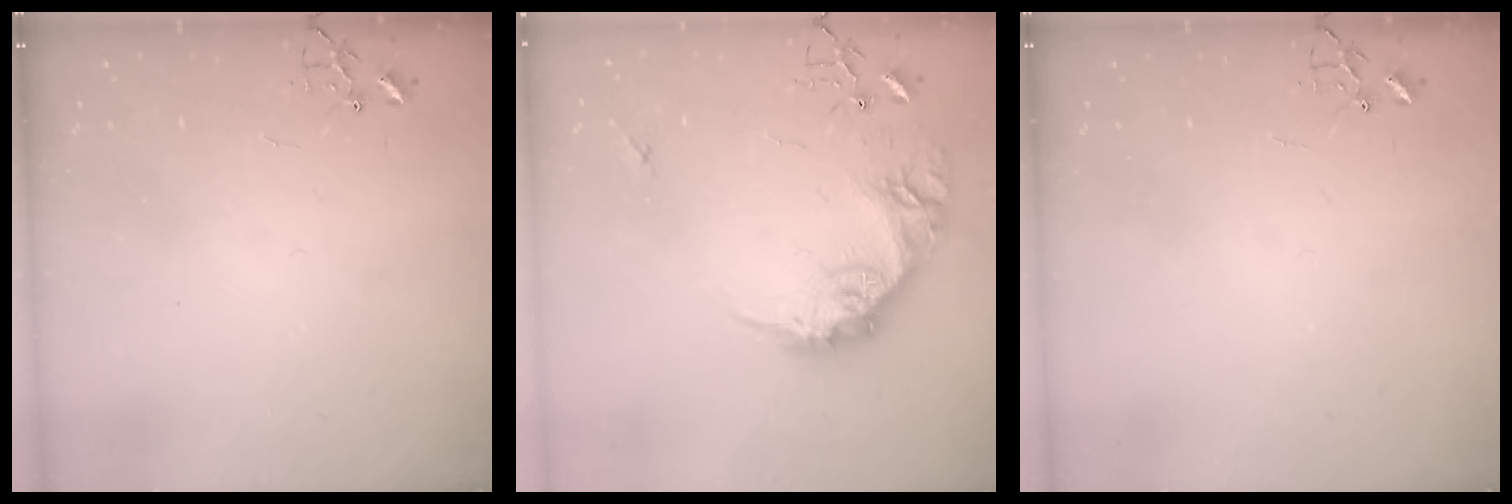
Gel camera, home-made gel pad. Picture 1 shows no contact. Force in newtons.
{"total": 16.9, "press": 16.9, "slide": 1.0}
{"total": 0.0}